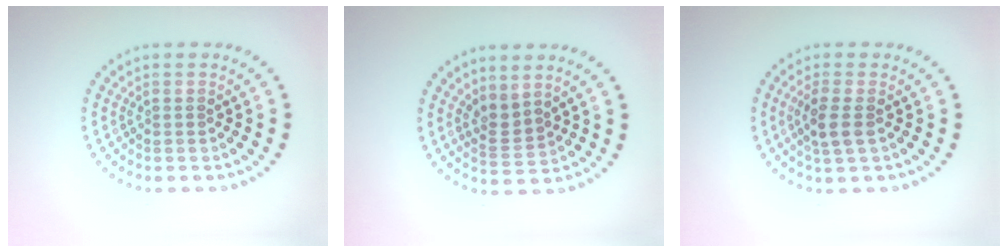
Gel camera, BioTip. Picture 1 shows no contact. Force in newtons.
{"total": 2.1, "press": 1.5, "slide": 1.5}
{"total": 2.3, "press": 2.1, "slide": 0.9}